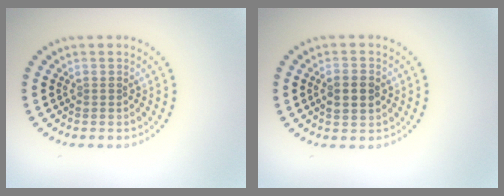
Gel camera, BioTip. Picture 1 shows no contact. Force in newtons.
{"total": 2.4, "press": 2.4, "slide": 0.2}